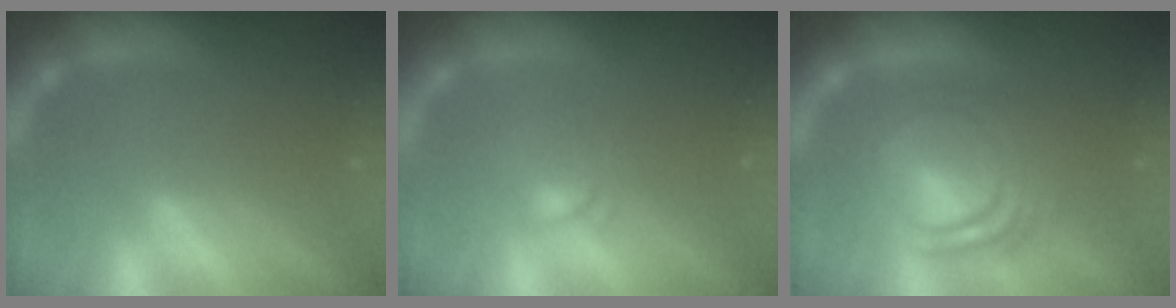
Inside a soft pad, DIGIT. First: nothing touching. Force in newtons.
{"total": 2.0}
{"total": 8.6}